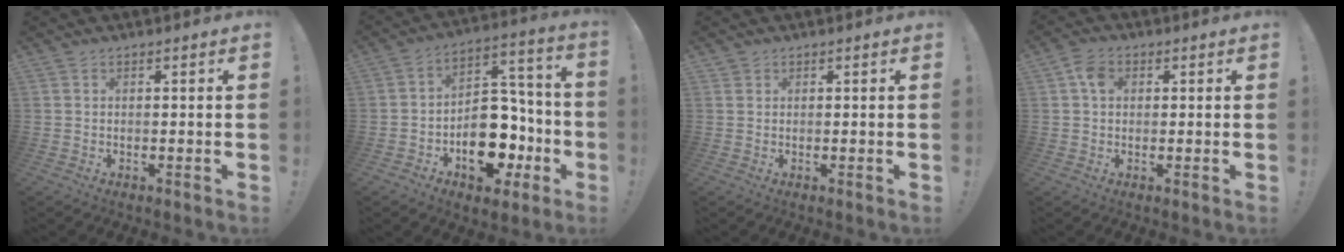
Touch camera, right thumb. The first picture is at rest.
{"total": 17.6, "force": [-7.6, 11.8, 10.7], "torque": [-0.128, 0.061, -0.110]}
{"total": 0.8, "force": [0.6, 0.5, 0.1], "torque": [0.002, -0.002, 0.011]}
{"total": 4.5, "force": [1.1, 3.3, 2.8], "torque": [-0.045, 0.006, 0.020]}